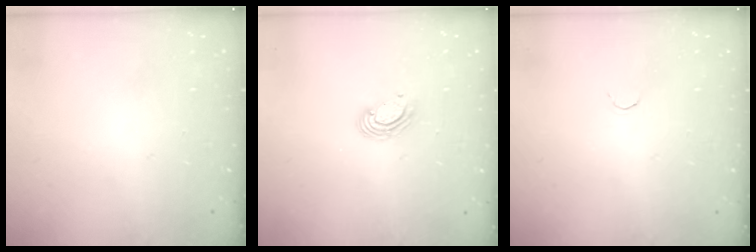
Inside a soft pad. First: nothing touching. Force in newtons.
{"total": 4.5, "press": 4.5, "slide": 0.3}
{"total": 1.8, "press": 1.7, "slide": 0.4}